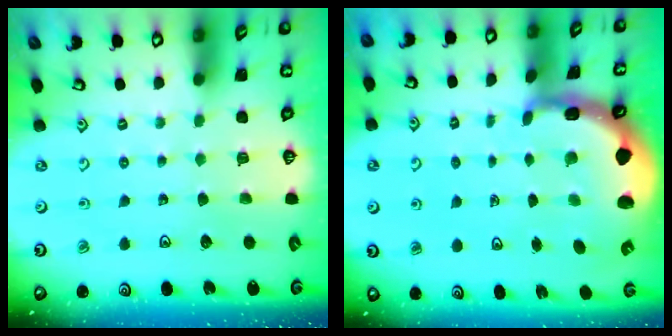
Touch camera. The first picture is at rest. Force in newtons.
{"total": 3.8, "press": 3.6, "slide": 1.0}